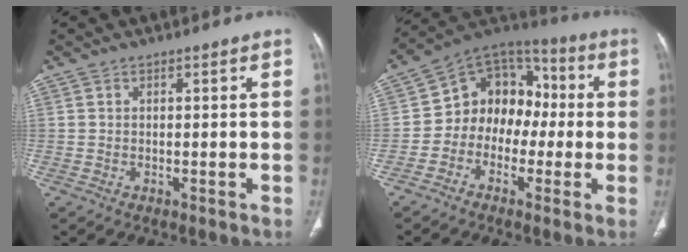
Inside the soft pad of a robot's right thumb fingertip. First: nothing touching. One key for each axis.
{"total": 13.0, "fx": -1.6, "fy": 10.6, "fz": 7.4, "tx": -0.063, "ty": 0.050, "tz": -0.044}